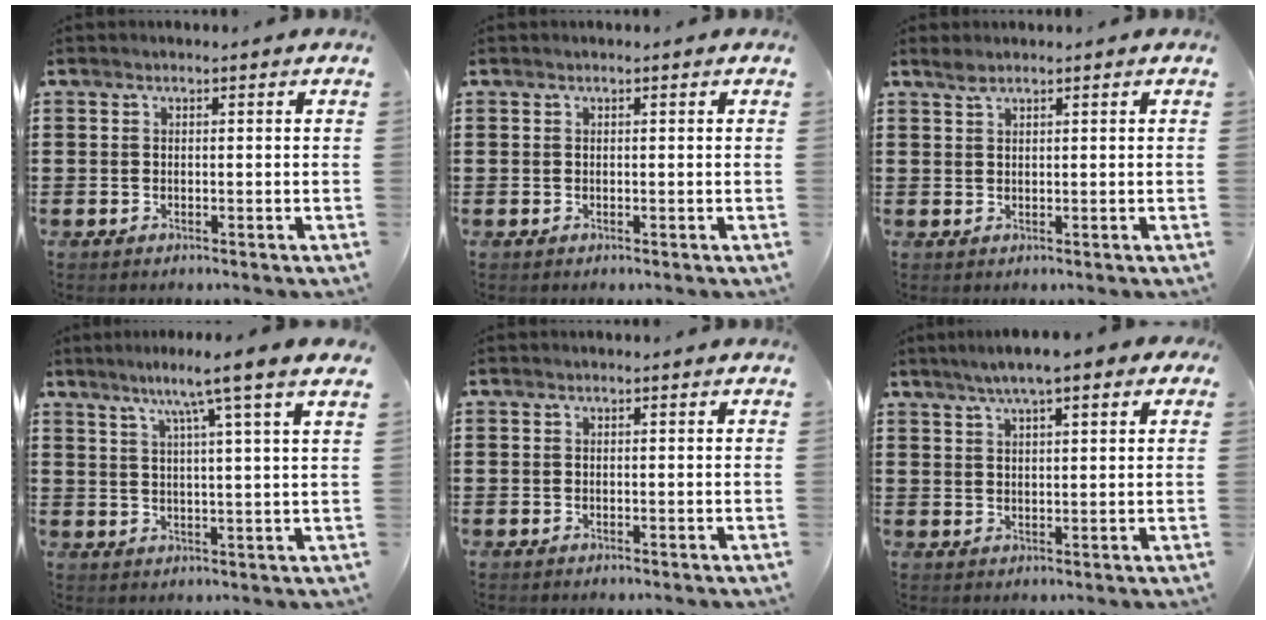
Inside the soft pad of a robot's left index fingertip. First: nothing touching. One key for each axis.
{"total": 0.0}
{"total": 1.2, "fx": 1.1, "fy": 0.3, "fz": 0.6, "tx": -0.013, "ty": 0.001, "tz": 0.020}
{"total": 7.2, "fx": 4.8, "fy": -1.2, "fz": 5.3, "tx": -0.110, "ty": -0.015, "tz": 0.072}
{"total": 0.0}
{"total": 5.2, "fx": 3.5, "fy": 0.8, "fz": 3.7, "tx": -0.079, "ty": 0.006, "tz": 0.061}